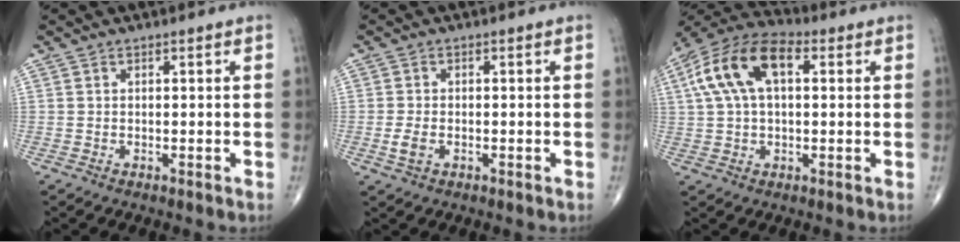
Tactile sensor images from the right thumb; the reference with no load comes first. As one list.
[{"total": 2.8, "force": [-0.8, 1.7, 2.1], "torque": [-0.046, 0.002, -0.016]}, {"total": 14.1, "force": [3.6, 7.6, 11.3], "torque": [-0.220, 0.033, 0.058]}]